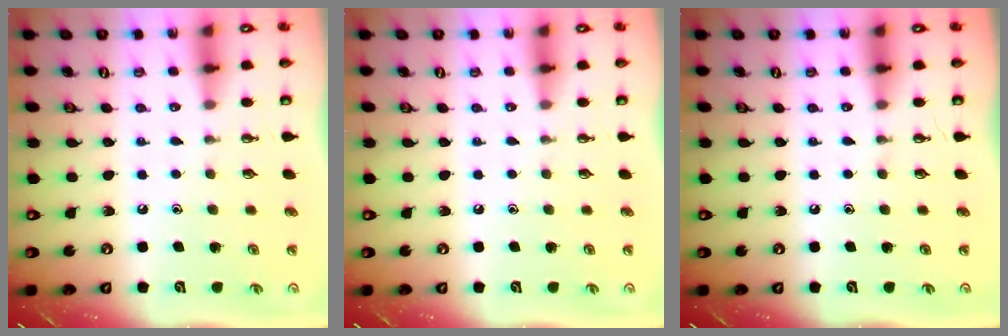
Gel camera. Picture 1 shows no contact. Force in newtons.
{"total": 0.0}
{"total": 0.0}